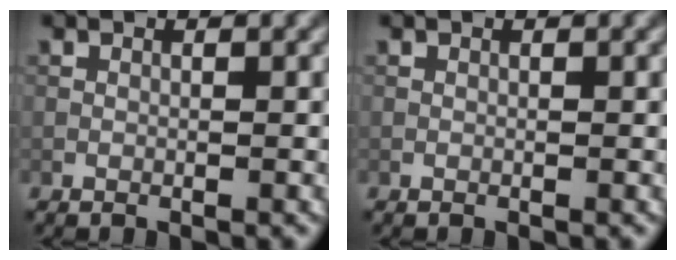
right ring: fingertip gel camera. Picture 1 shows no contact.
{"total": 0.0}